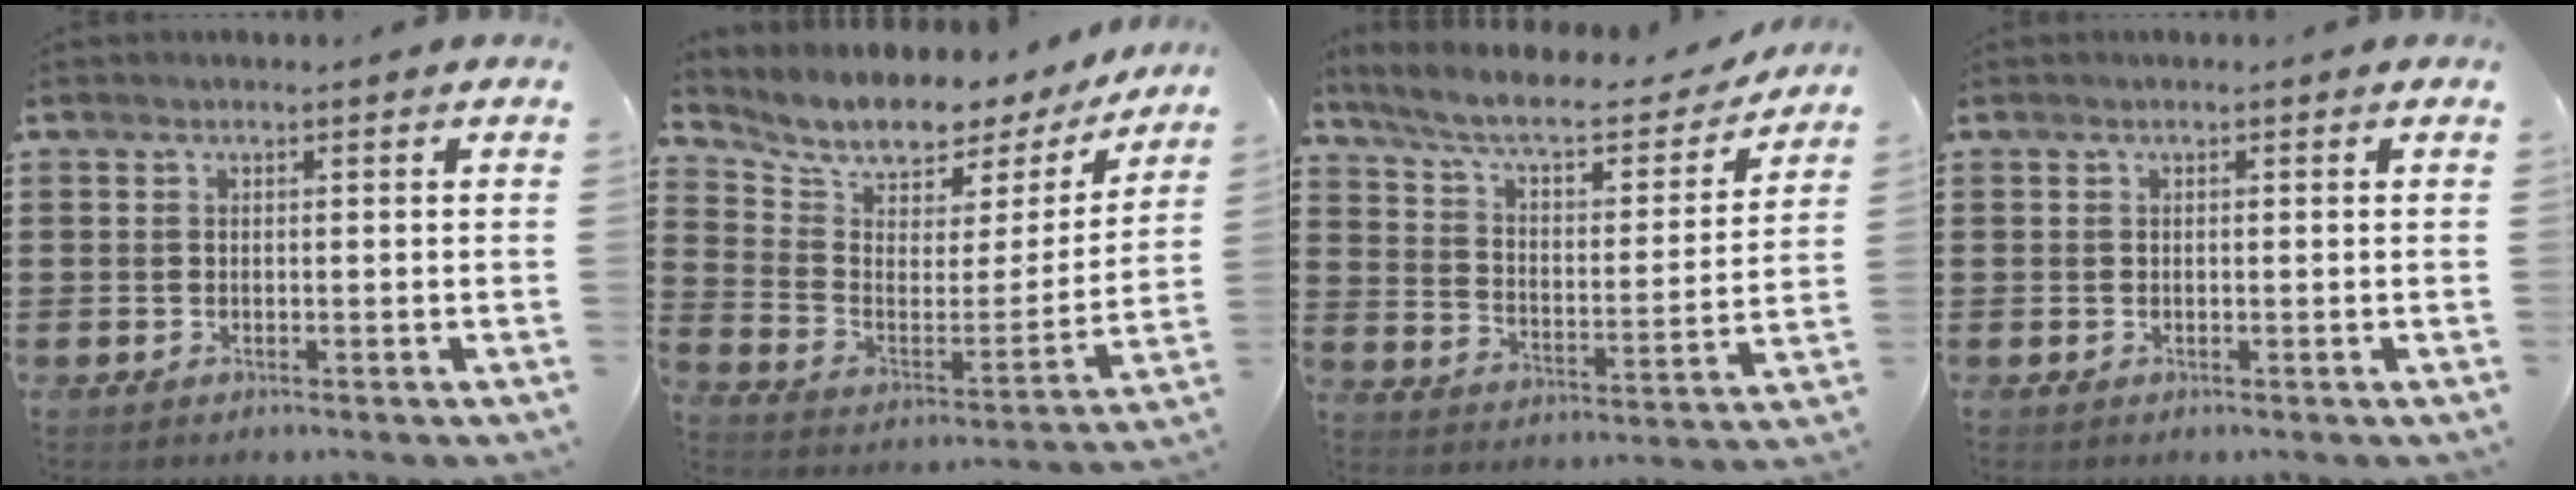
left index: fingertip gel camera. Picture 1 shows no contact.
{"total": 6.1, "force": [5.4, 2.4, 1.4], "torque": [-0.050, -0.053, 0.086]}
{"total": 6.9, "force": [5.9, 1.4, 3.4], "torque": [-0.092, -0.035, 0.097]}
{"total": 0.0}